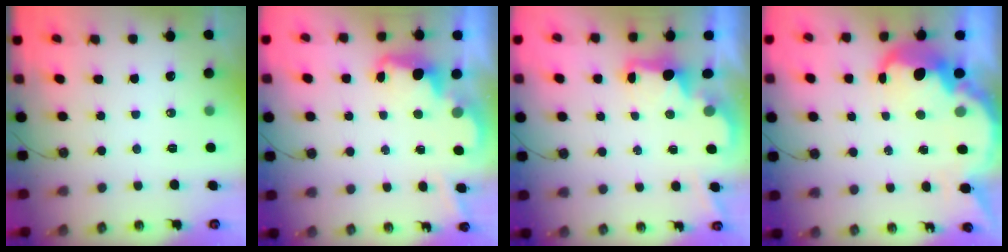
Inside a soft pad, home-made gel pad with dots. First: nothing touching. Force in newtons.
{"total": 2.3, "press": 2.2, "slide": 0.5}
{"total": 2.1, "press": 2.0, "slide": 0.8}
{"total": 9.5, "press": 9.4, "slide": 0.9}